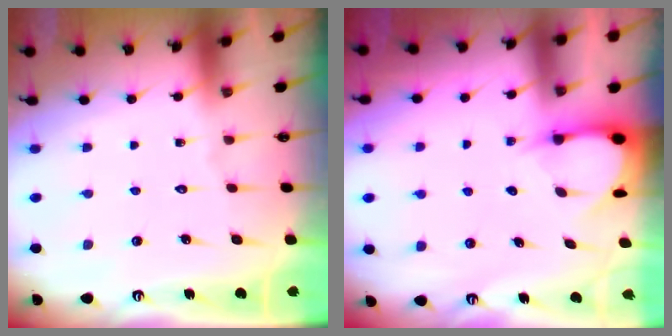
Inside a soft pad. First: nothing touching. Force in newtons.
{"total": 3.5, "press": 3.5, "slide": 0.4}